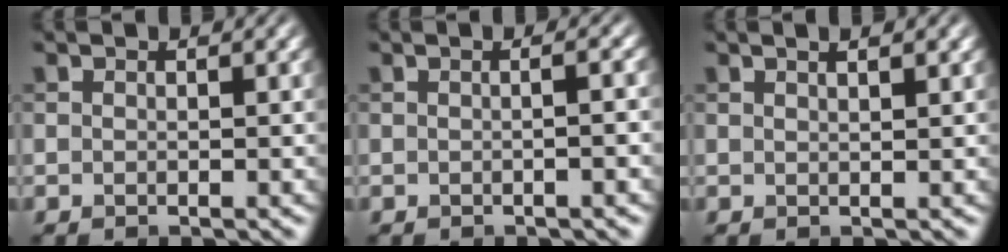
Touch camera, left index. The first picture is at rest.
{"total": 2.6, "force": [0.0, 1.1, 2.4], "torque": [-0.009, 0.006, -0.012]}
{"total": 2.1, "force": [1.4, 0.7, 1.3], "torque": [-0.006, 0.002, 0.006]}